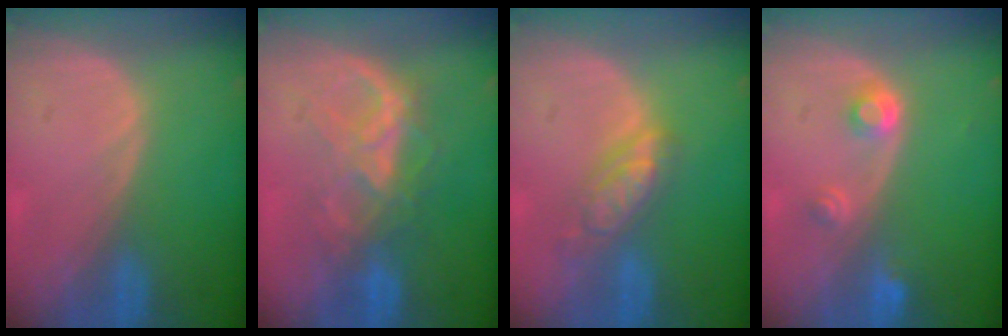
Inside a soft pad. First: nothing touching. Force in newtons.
{"total": 6.5, "press": 6.5, "slide": 0.7}
{"total": 5.6, "press": 5.1, "slide": 2.4}
{"total": 3.0, "press": 2.8, "slide": 1.0}